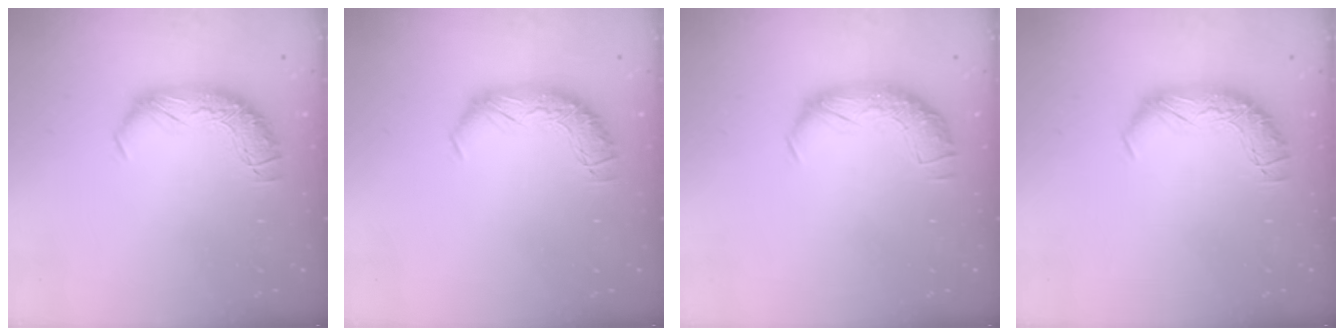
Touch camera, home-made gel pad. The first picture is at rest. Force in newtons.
{"total": 0.0}
{"total": 1.7, "press": 0.6, "slide": 1.6}
{"total": 0.0}